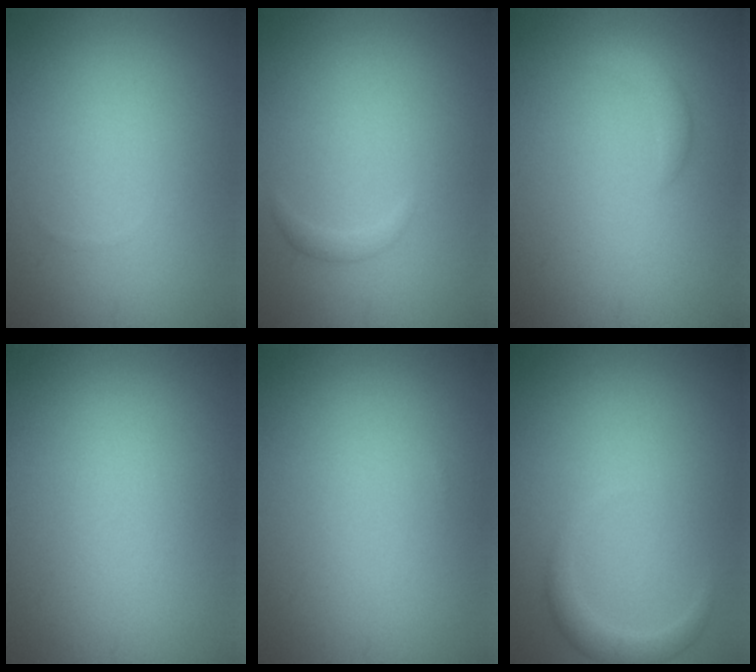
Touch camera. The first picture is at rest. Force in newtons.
{"total": 0.7, "press": 0.7, "slide": 0.0}
{"total": 1.4, "press": 1.4, "slide": 0.1}
{"total": 0.0}
{"total": 0.0}
{"total": 1.7, "press": 1.7, "slide": 0.1}